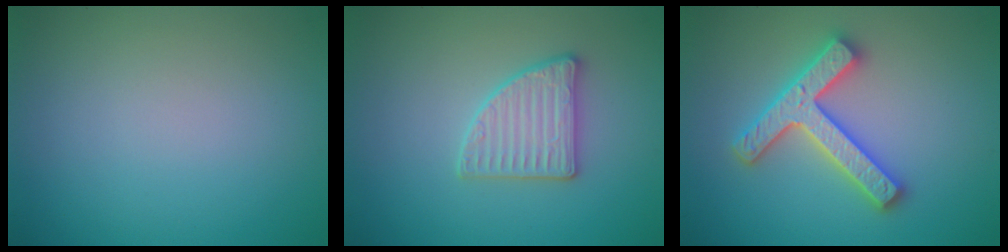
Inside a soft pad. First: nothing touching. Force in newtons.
{"total": 2.8, "press": 2.8, "slide": 0.4}
{"total": 4.5, "press": 4.4, "slide": 0.8}